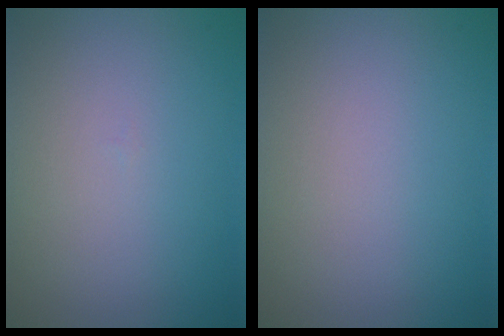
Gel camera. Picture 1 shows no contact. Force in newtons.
{"total": 0.0}